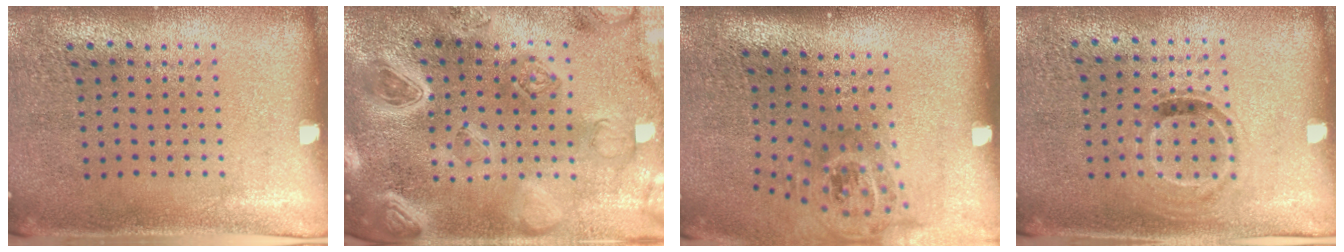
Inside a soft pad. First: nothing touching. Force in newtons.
{"total": 4.9, "press": 4.2, "slide": 2.5}
{"total": 1.8, "press": 1.3, "slide": 1.3}
{"total": 0.8, "press": 0.7, "slide": 0.4}